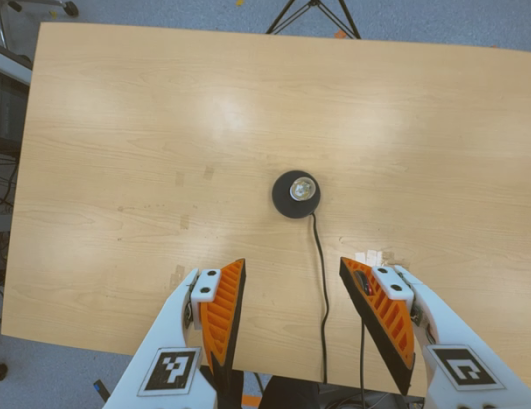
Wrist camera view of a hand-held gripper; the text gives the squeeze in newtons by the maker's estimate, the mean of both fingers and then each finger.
{"total": 0.0}